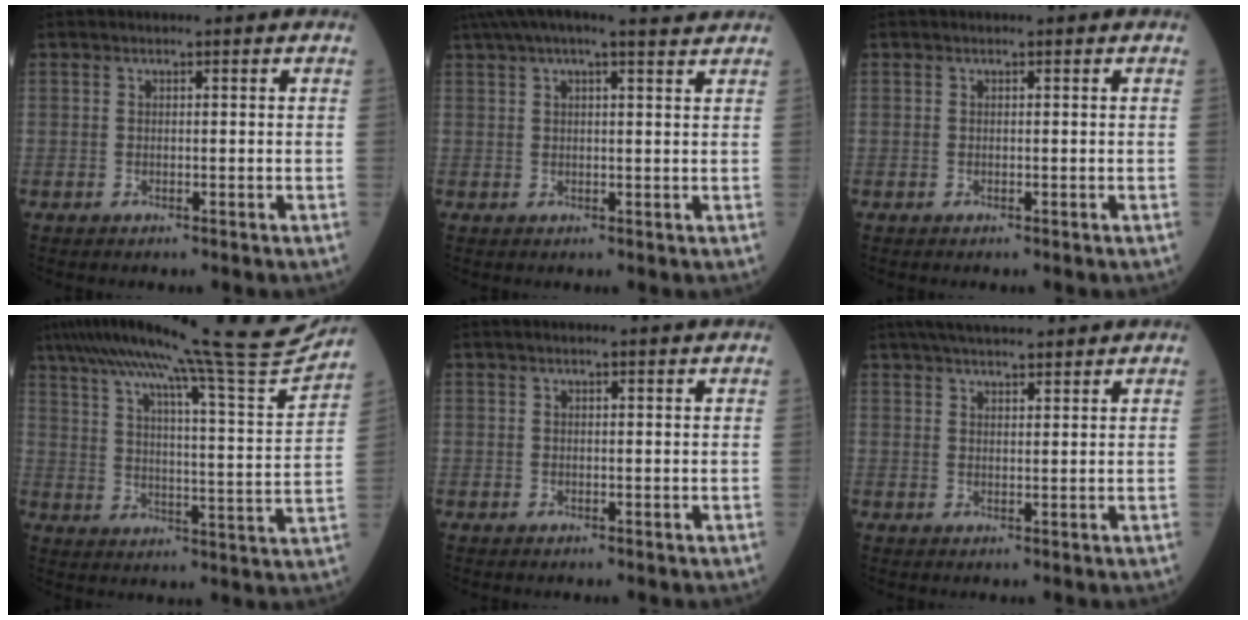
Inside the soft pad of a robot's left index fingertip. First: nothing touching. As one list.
[{"total": 10.1, "force": [8.5, 1.1, 5.3], "torque": [-0.096, 0.042, 0.114]}, {"total": 0.0}, {"total": 24.3, "force": [21.6, -1.7, 10.9], "torque": [-0.182, -0.048, 0.293]}, {"total": 1.4, "force": [1.2, -0.2, 0.6], "torque": [-0.010, 0.004, 0.018]}, {"total": 9.9, "force": [8.5, 1.6, 4.7], "torque": [-0.073, 0.032, 0.127]}]